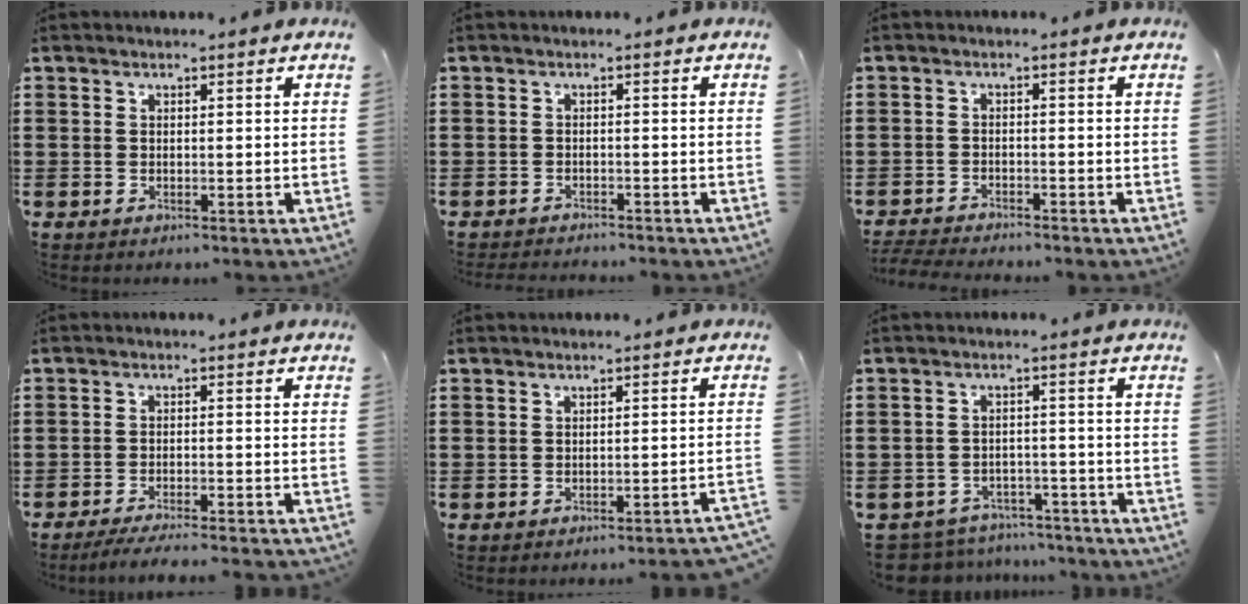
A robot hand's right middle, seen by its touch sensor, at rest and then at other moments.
{"total": 1.3, "force": [-1.3, 0.0, 0.1], "torque": [-0.006, 0.000, -0.027]}
{"total": 2.7, "force": [-2.7, 0.0, 0.4], "torque": [-0.017, -0.006, -0.058]}
{"total": 3.7, "force": [-3.5, -0.2, 1.3], "torque": [-0.020, -0.003, -0.069]}
{"total": 1.7, "force": [-1.6, -0.4, 0.5], "torque": [-0.010, 0.001, -0.033]}
{"total": 4.8, "force": [-4.7, 0.7, 0.0], "torque": [-0.010, 0.007, -0.101]}